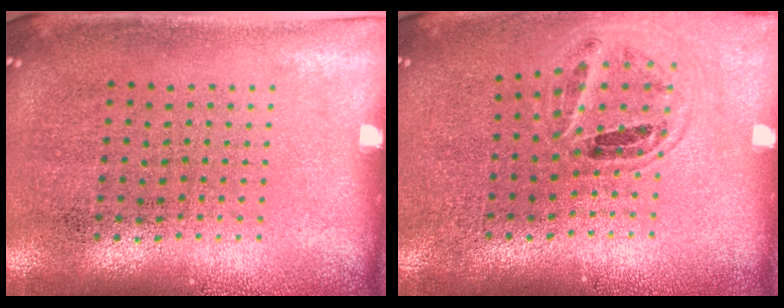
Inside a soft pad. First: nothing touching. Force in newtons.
{"total": 0.9, "press": 0.9, "slide": 0.1}